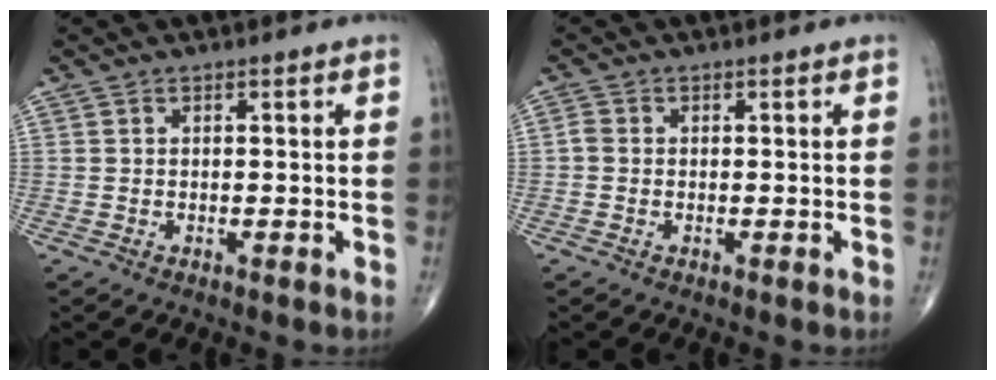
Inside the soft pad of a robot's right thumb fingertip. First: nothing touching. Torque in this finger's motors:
{"motor_torque": [-0.23, 0.10, 0.21, 0.00, -0.01]}